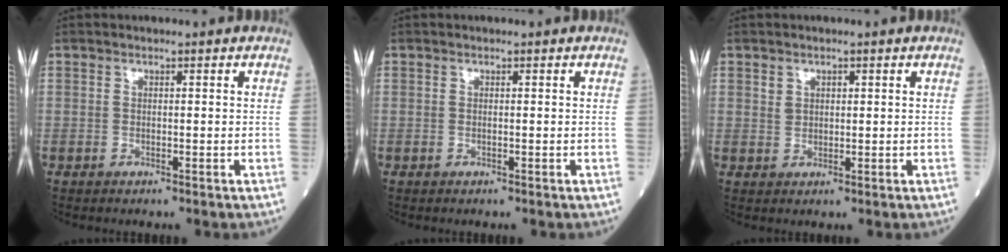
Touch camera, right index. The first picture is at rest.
{"total": 0.0}
{"total": 1.7, "force": [0.7, 1.4, 0.7], "torque": [-0.011, 0.003, 0.013]}